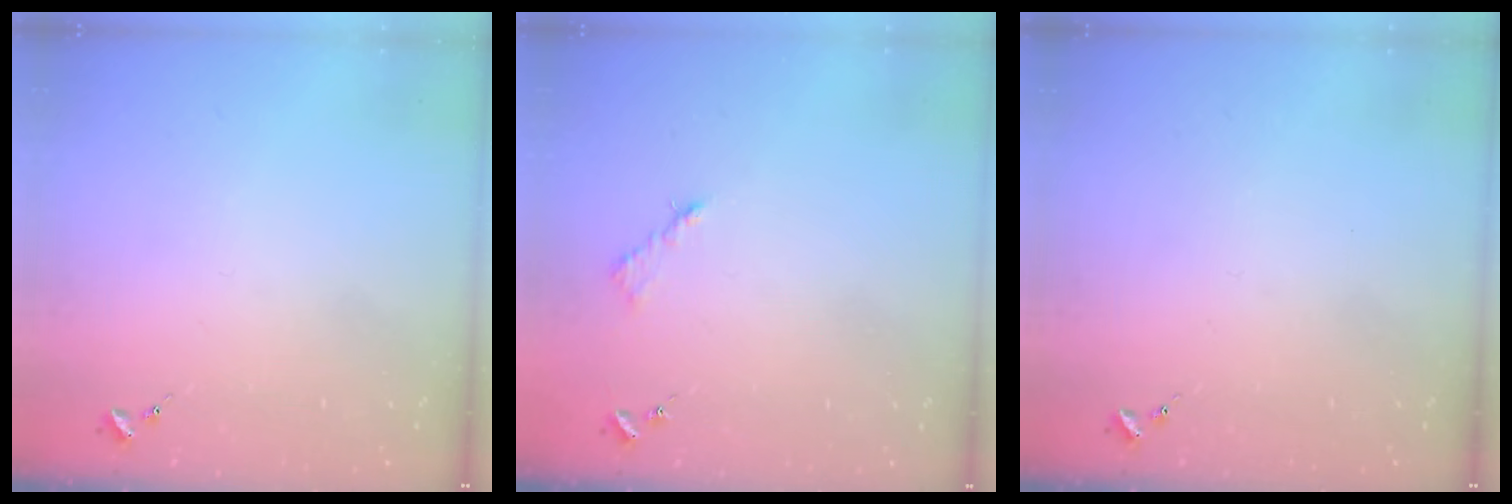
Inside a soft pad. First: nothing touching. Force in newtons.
{"total": 3.1, "press": 3.1, "slide": 0.4}
{"total": 0.0}